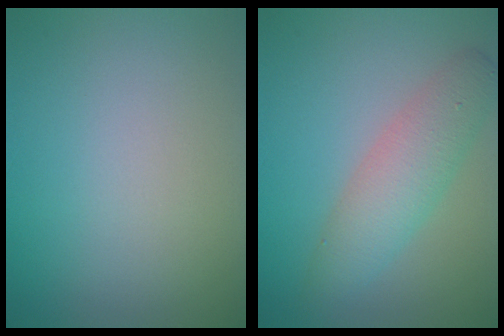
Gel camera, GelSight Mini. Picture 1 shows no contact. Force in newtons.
{"total": 4.1, "press": 4.1, "slide": 0.1}